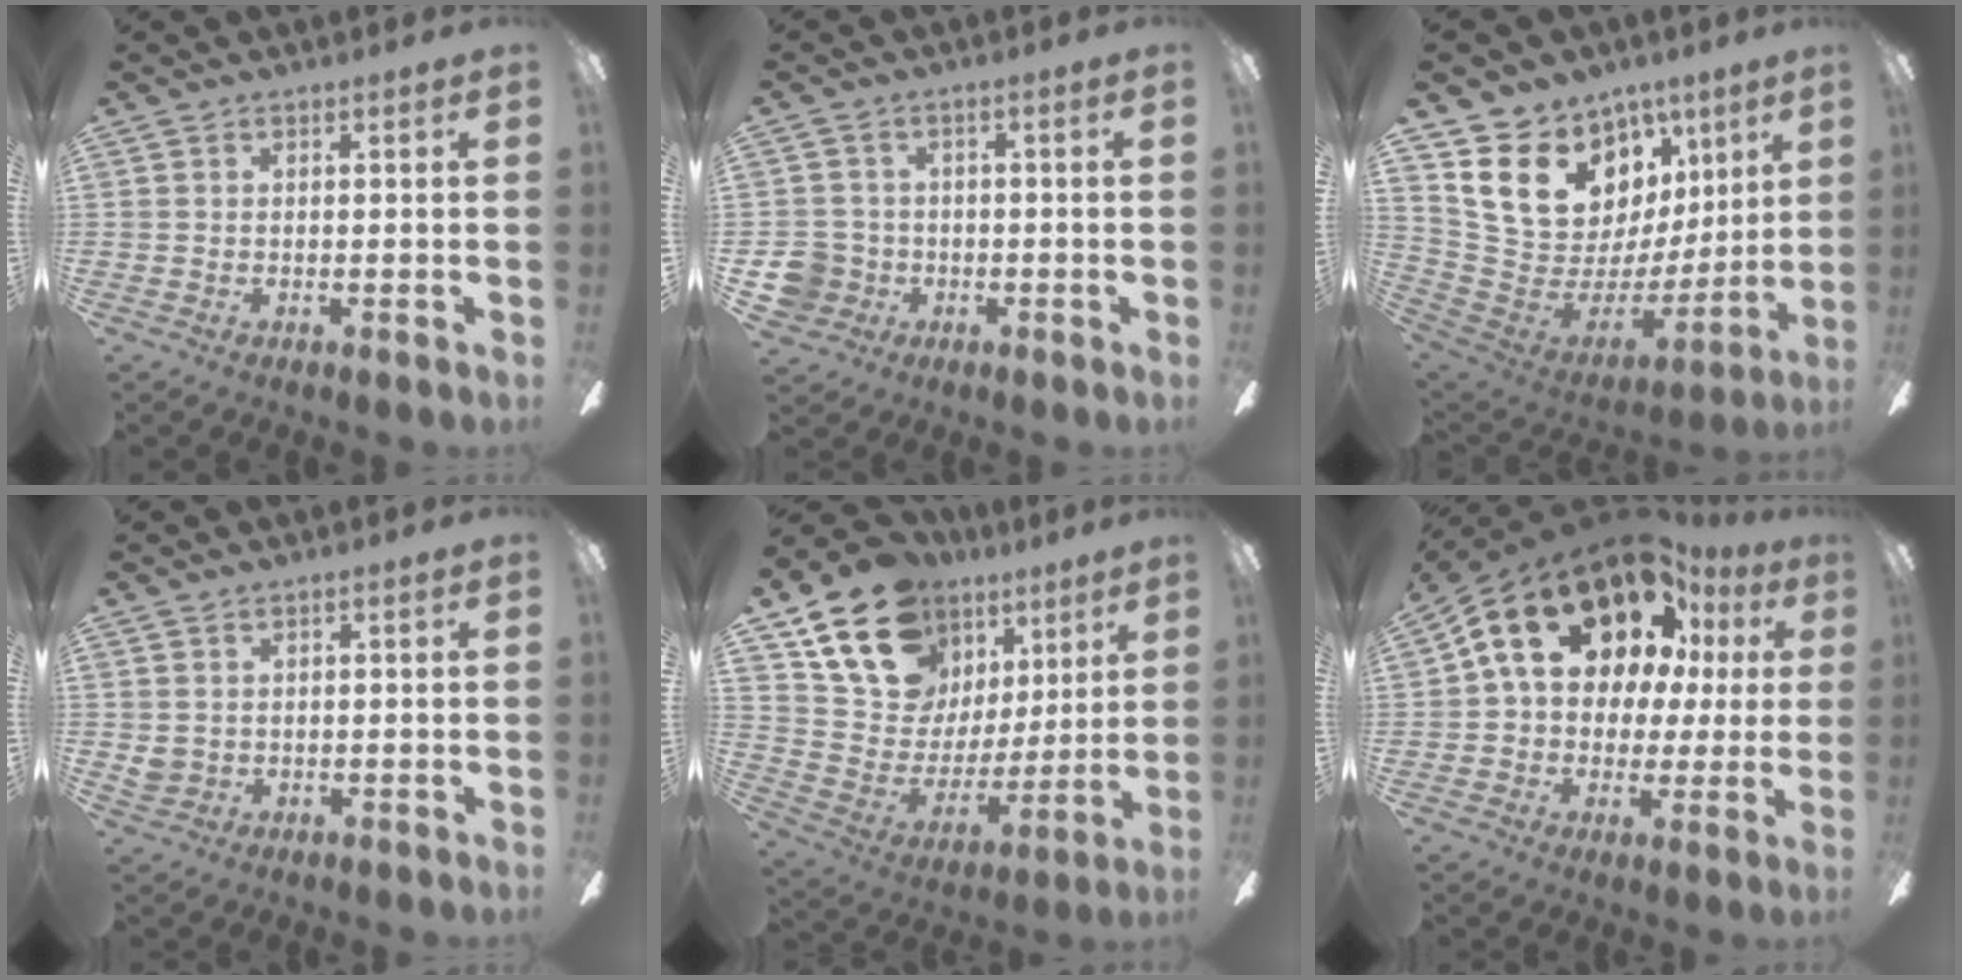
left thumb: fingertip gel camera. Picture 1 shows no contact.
{"total": 6.9, "force": [-1.5, 6.5, 1.8], "torque": [-0.052, 0.008, -0.028]}
{"total": 18.4, "force": [10.5, 12.5, 8.5], "torque": [-0.154, -0.065, 0.205]}
{"total": 2.4, "force": [1.0, 2.0, 0.6], "torque": [-0.016, 0.004, 0.019]}
{"total": 19.9, "force": [13.3, 12.5, 7.9], "torque": [-0.160, -0.068, 0.252]}
{"total": 21.3, "force": [11.8, 13.1, 12.0], "torque": [-0.220, -0.061, 0.210]}